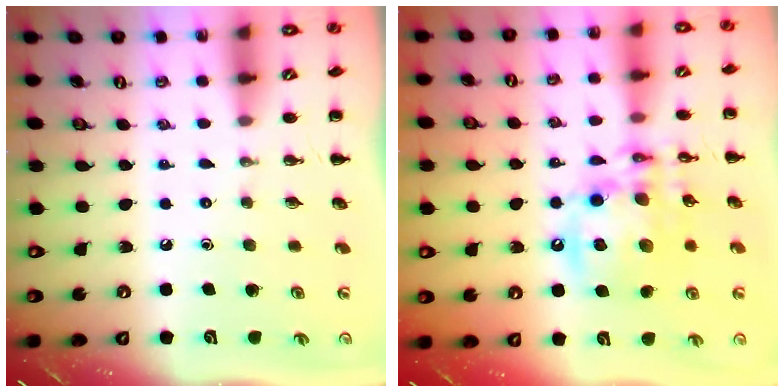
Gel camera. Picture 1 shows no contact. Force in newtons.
{"total": 16.3, "press": 15.9, "slide": 3.4}